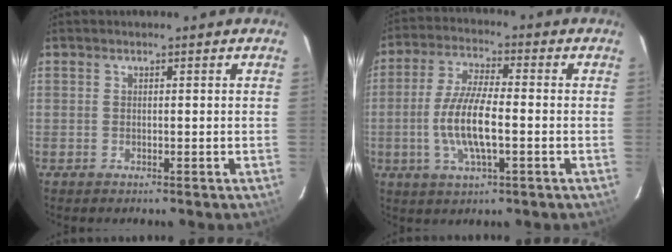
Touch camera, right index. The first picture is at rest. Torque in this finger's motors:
{"motor_torque": [1.50, -0.64, 0.91, 0.21]}